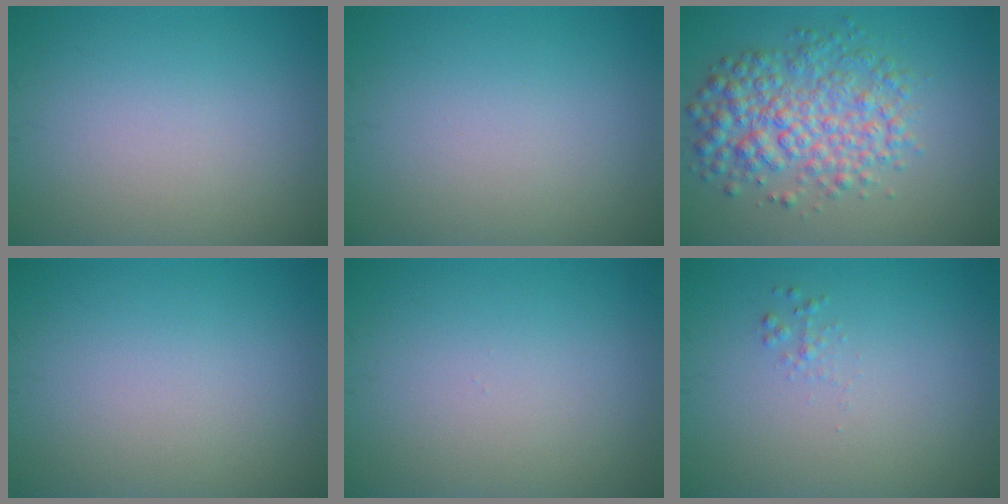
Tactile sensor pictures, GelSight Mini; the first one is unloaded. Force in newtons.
{"total": 0.0}
{"total": 5.9, "press": 5.9, "slide": 0.0}
{"total": 0.0}
{"total": 0.0}
{"total": 0.6, "press": 0.6, "slide": 0.0}